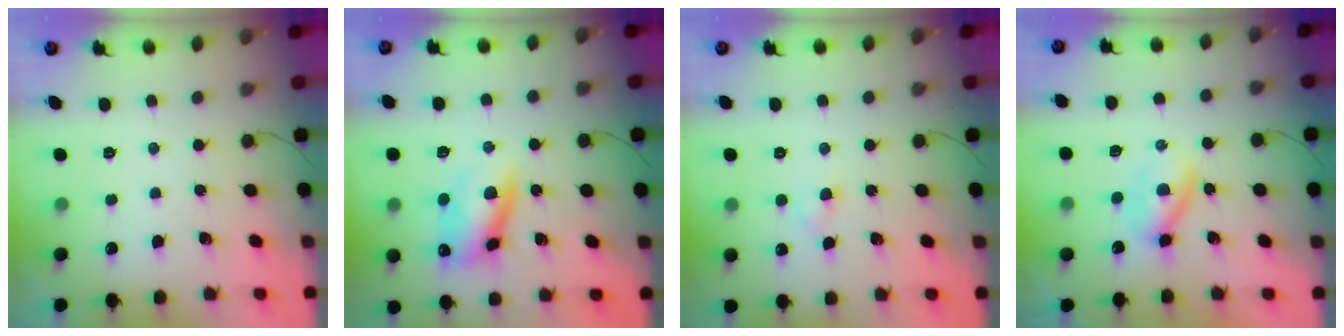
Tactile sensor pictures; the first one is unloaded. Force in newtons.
{"total": 11.4, "press": 11.2, "slide": 2.0}
{"total": 2.1, "press": 1.8, "slide": 1.1}
{"total": 2.8, "press": 2.8, "slide": 0.5}